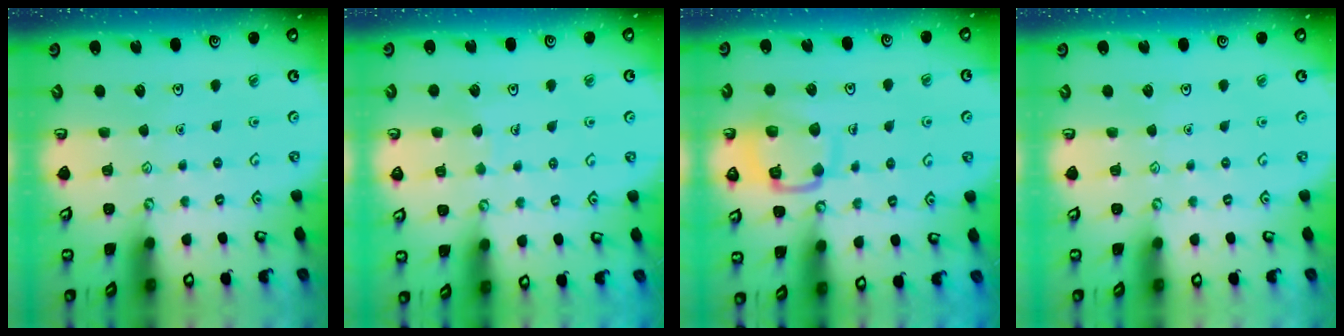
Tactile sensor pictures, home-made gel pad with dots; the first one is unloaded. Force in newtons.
{"total": 3.4, "press": 3.4, "slide": 0.1}
{"total": 13.0, "press": 13.0, "slide": 1.4}
{"total": 0.0}